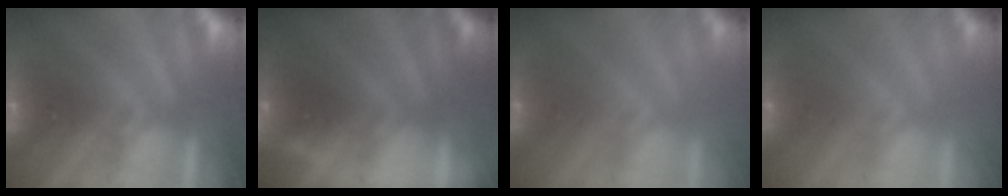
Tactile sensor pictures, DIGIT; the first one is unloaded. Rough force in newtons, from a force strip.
{"total": 3.0}
{"total": 2.2}
{"total": 2.2}